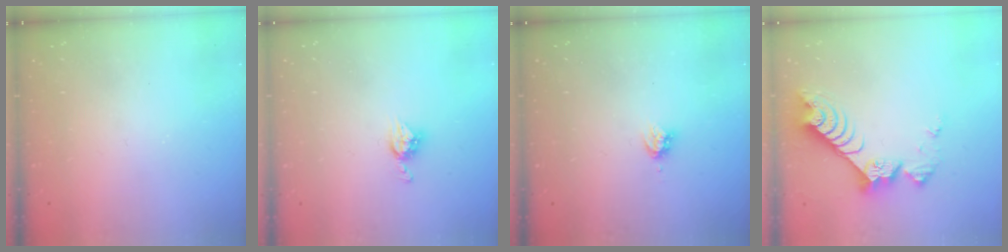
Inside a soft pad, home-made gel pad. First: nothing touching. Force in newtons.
{"total": 6.5, "press": 6.5, "slide": 0.4}
{"total": 3.6, "press": 3.6, "slide": 0.2}
{"total": 10.3, "press": 10.3, "slide": 1.0}